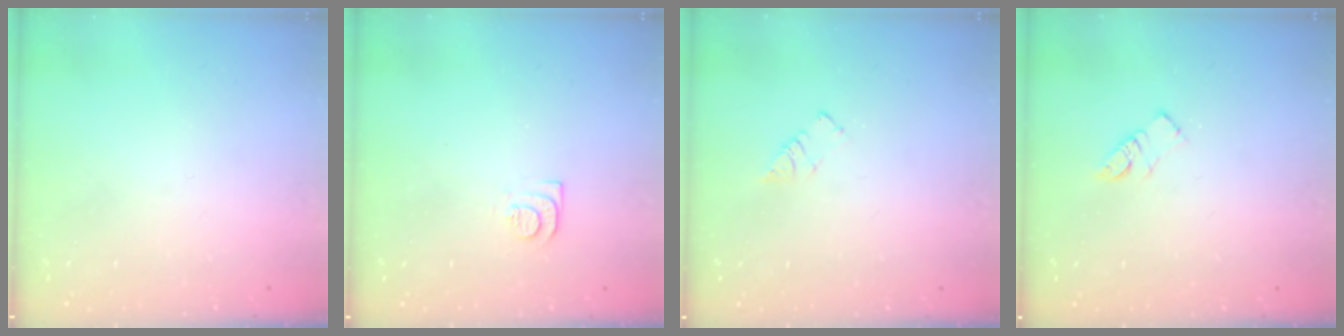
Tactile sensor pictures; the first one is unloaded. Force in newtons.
{"total": 6.7, "press": 6.6, "slide": 0.7}
{"total": 2.9, "press": 2.9, "slide": 0.4}
{"total": 5.8, "press": 5.8, "slide": 0.4}